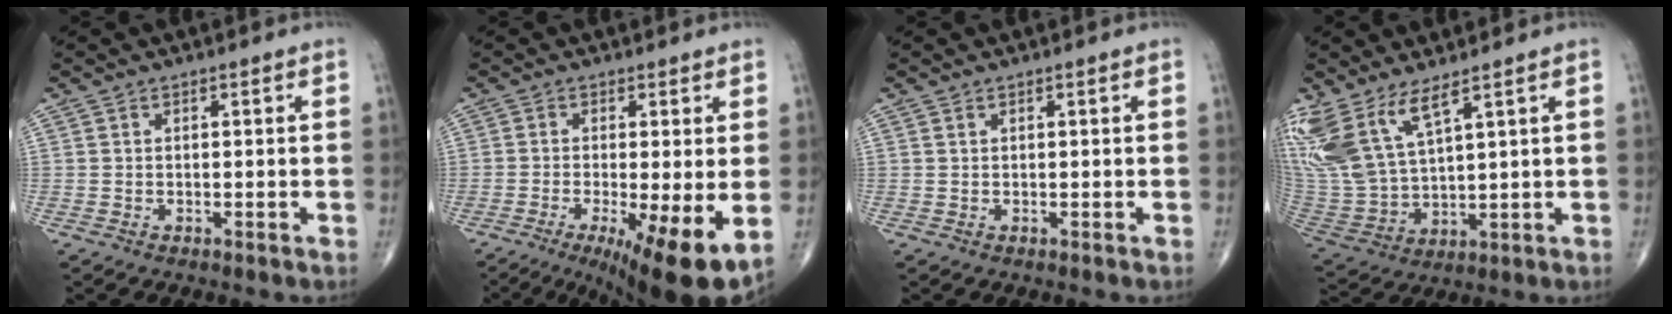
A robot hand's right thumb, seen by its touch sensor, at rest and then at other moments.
{"total": 12.8, "force": [-3.7, 2.9, 11.9], "torque": [-0.169, -0.021, -0.050]}
{"total": 0.0}
{"total": 14.1, "force": [8.8, 4.9, 9.8], "torque": [-0.223, -0.039, 0.196]}